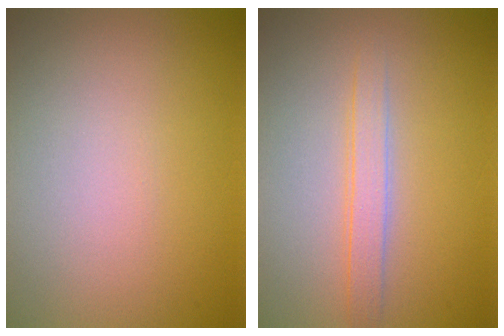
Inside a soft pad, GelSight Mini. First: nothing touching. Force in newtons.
{"total": 2.1, "press": 2.1, "slide": 0.1}